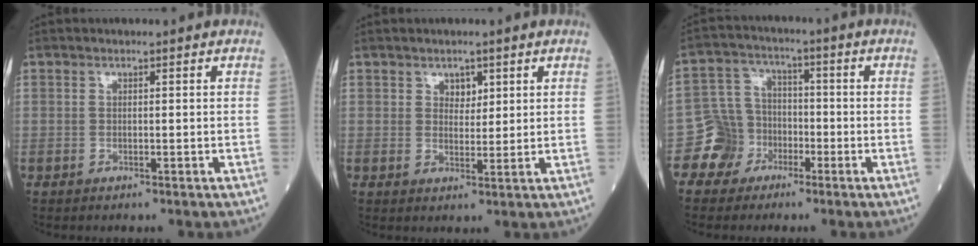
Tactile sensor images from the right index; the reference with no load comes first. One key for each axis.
{"total": 2.3, "fx": 1.3, "fy": 1.5, "fz": 1.2, "tx": -0.015, "ty": -0.002, "tz": 0.021}
{"total": 6.5, "fx": -3.4, "fy": 5.5, "fz": 0.1, "tx": 0.005, "ty": 0.016, "tz": -0.062}